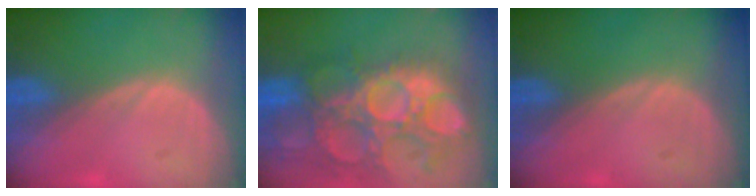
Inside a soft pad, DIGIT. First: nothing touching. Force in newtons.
{"total": 15.0, "press": 12.5, "slide": 8.2}
{"total": 0.0}